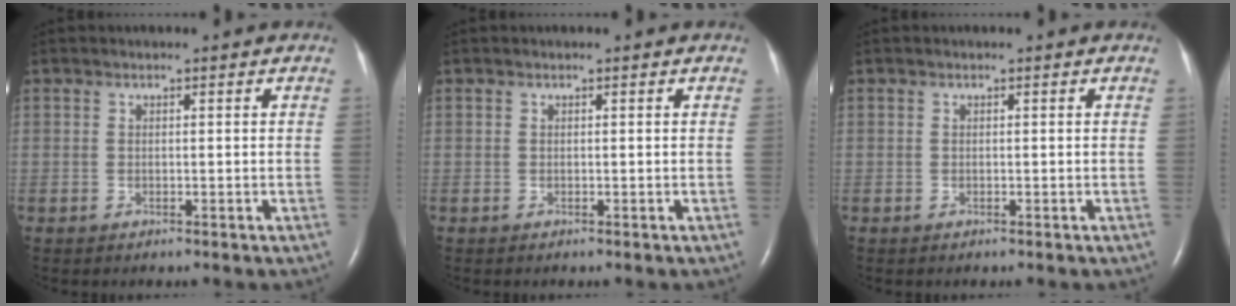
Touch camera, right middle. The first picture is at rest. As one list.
[{"total": 0.0}, {"total": 0.0}]